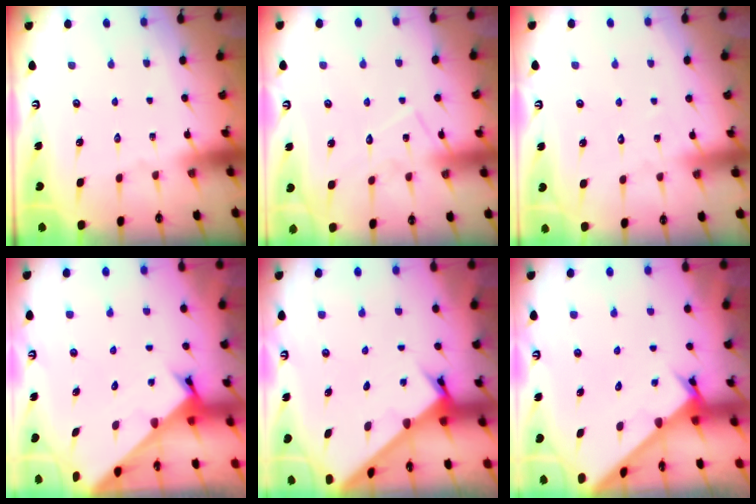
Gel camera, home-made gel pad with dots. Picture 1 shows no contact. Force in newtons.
{"total": 8.8, "press": 8.8, "slide": 0.1}
{"total": 5.0, "press": 5.0, "slide": 0.5}
{"total": 2.3, "press": 2.3, "slide": 0.2}
{"total": 2.5, "press": 2.5, "slide": 0.2}
{"total": 2.4, "press": 2.4, "slide": 0.1}